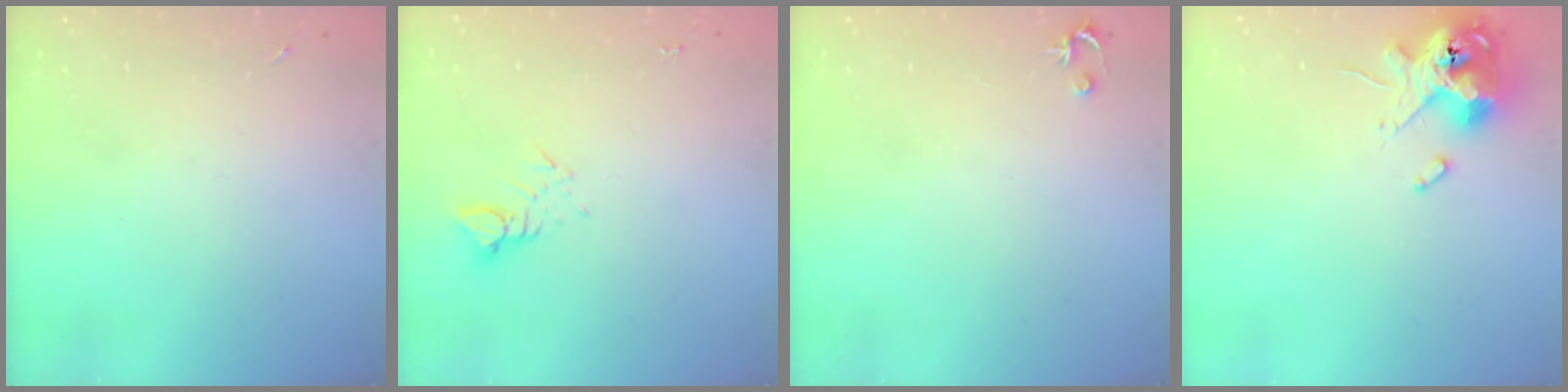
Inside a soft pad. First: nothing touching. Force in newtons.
{"total": 3.1, "press": 3.1, "slide": 0.3}
{"total": 2.5, "press": 2.5, "slide": 0.2}
{"total": 14.6, "press": 14.4, "slide": 2.8}